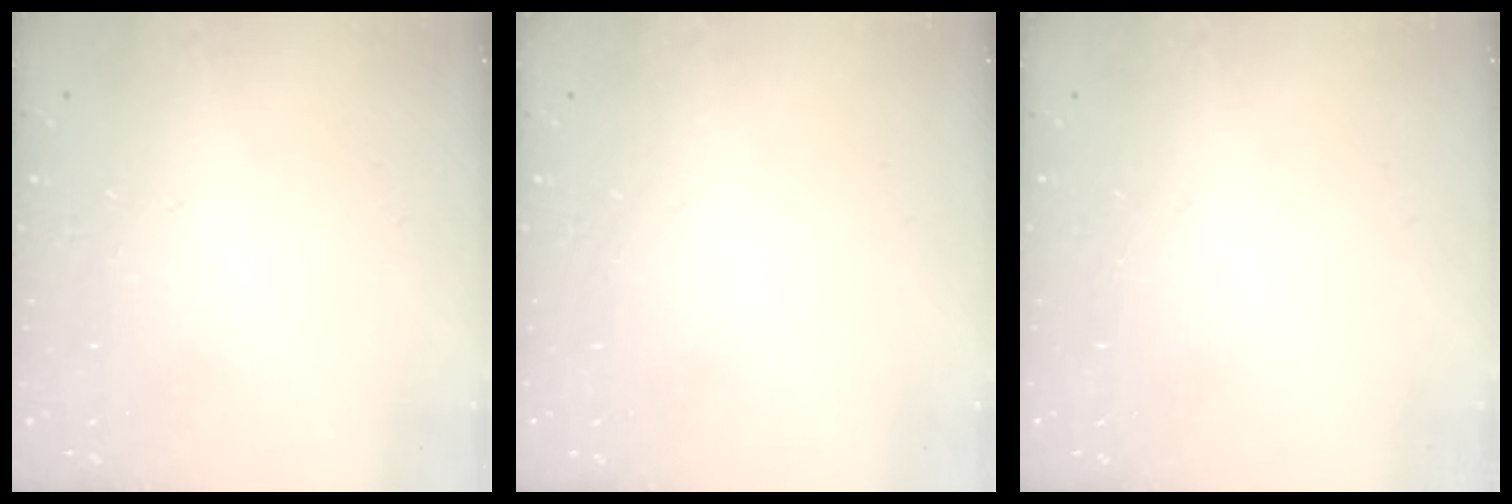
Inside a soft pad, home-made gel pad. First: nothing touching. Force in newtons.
{"total": 0.0}
{"total": 0.0}